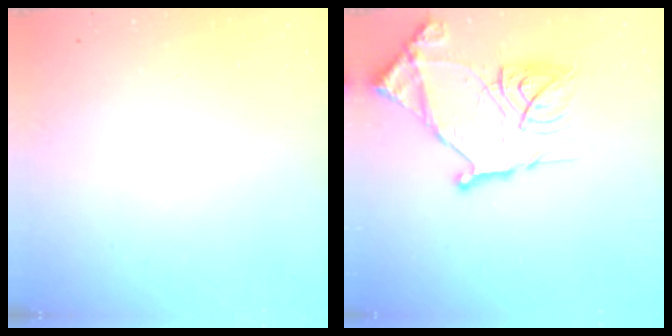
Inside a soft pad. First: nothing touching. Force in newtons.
{"total": 22.8, "press": 22.6, "slide": 2.3}